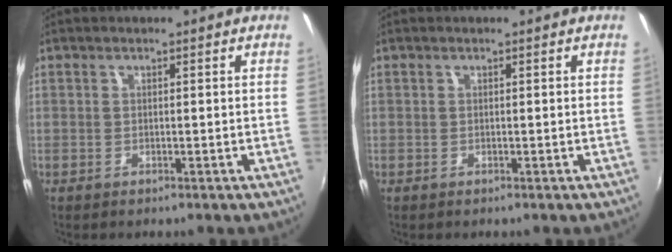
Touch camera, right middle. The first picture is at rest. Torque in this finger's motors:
{"motor_torque": [-0.15, -0.02, -0.01, 0.01]}